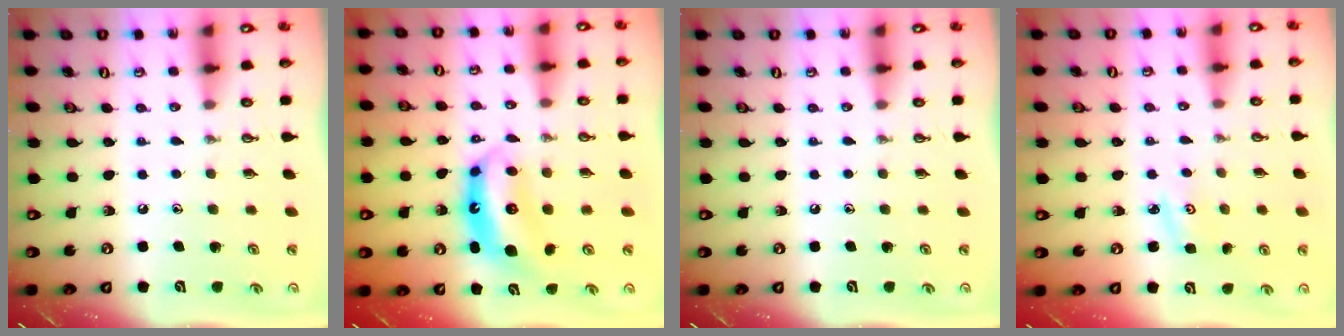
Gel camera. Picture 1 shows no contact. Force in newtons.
{"total": 7.5, "press": 7.4, "slide": 0.6}
{"total": 0.0}
{"total": 3.7, "press": 3.6, "slide": 0.6}